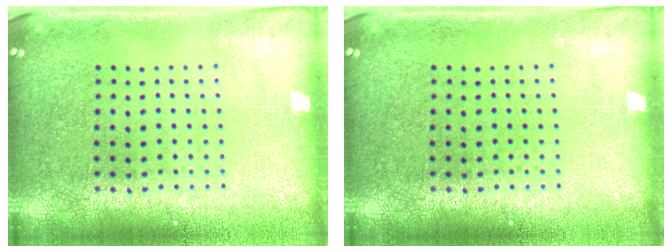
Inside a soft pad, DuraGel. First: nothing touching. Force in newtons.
{"total": 0.0}